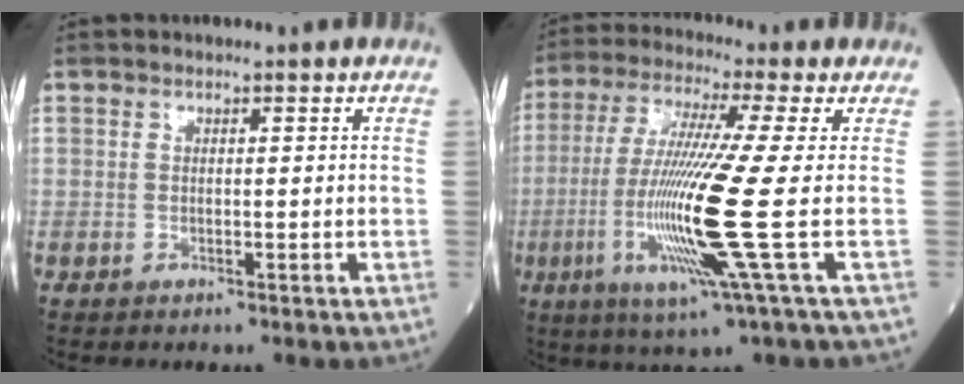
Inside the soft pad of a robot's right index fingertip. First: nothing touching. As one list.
[{"total": 14.6, "force": [-2.7, -1.8, 14.2], "torque": [-0.293, -0.025, -0.058]}]